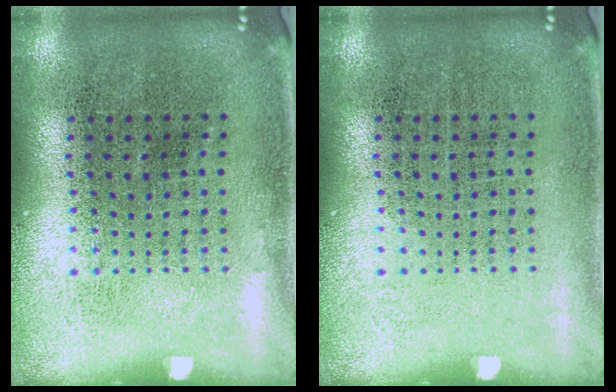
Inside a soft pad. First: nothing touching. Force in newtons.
{"total": 0.0}